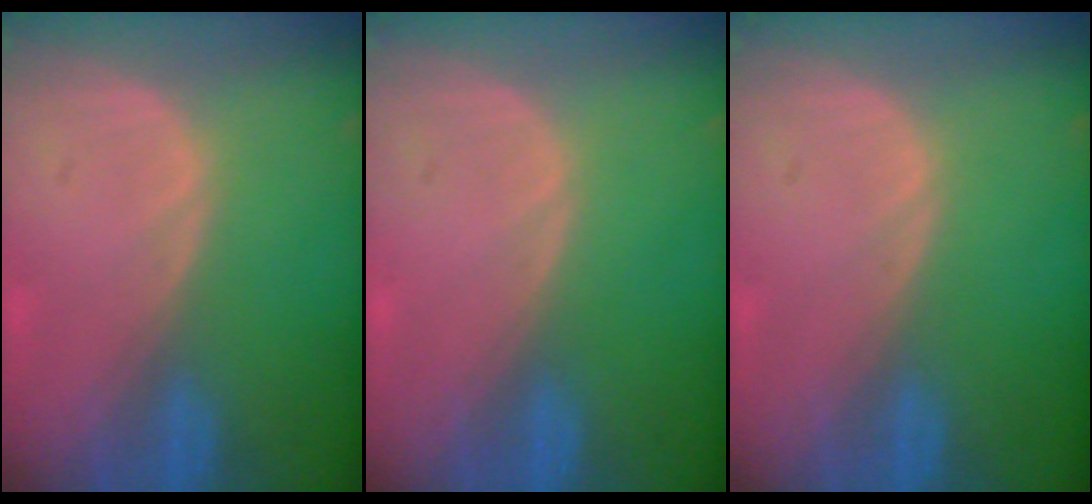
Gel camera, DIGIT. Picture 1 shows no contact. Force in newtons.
{"total": 0.0}
{"total": 0.0}